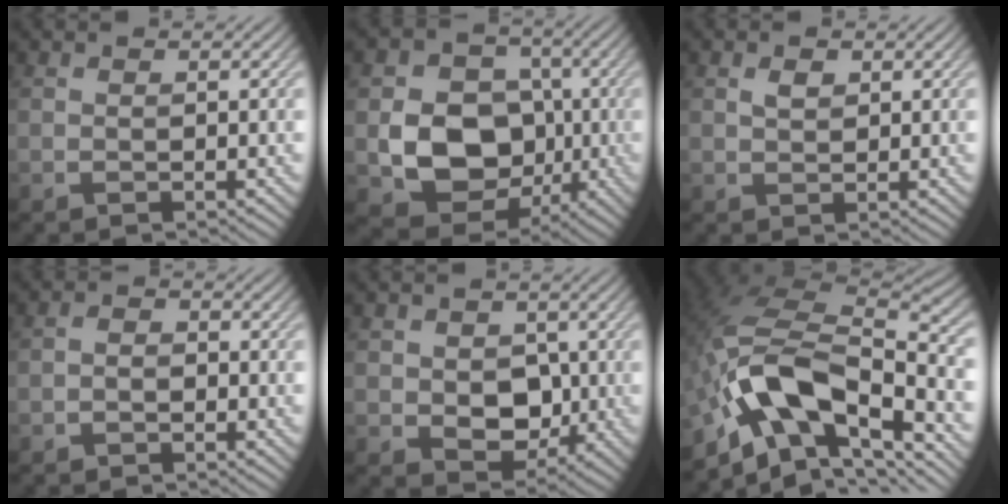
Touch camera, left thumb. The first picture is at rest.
{"total": 10.9, "force": [-2.1, 8.7, 6.2], "torque": [-0.120, -0.015, -0.050]}
{"total": 1.6, "force": [0.7, 1.1, 1.0], "torque": [-0.020, 0.001, 0.012]}
{"total": 1.3, "force": [-0.8, 0.8, 0.6], "torque": [-0.008, 0.004, -0.020]}
{"total": 5.6, "force": [-0.4, 4.4, 3.5], "torque": [-0.067, -0.010, -0.010]}
{"total": 13.5, "force": [-6.2, 6.9, 9.9], "torque": [-0.194, -0.003, -0.126]}